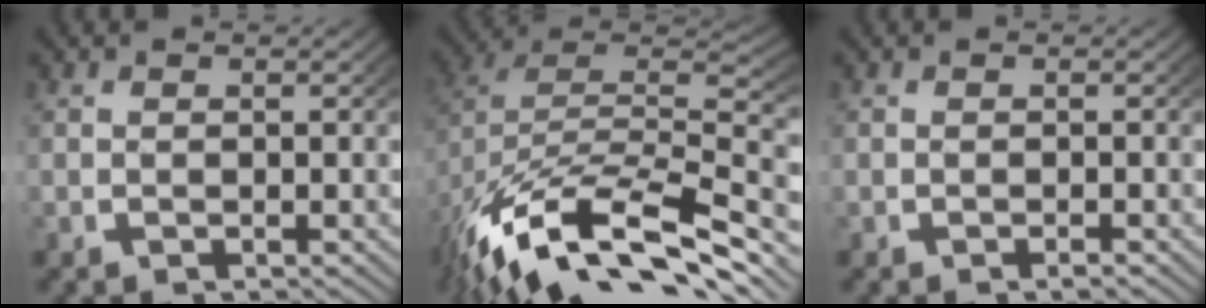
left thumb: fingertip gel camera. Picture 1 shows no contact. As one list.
[{"total": 15.9, "force": [-5.5, 9.9, 11.2], "torque": [-0.222, -0.042, -0.067]}, {"total": 0.5, "force": [-0.4, 0.0, 0.3], "torque": [-0.003, 0.003, -0.008]}]